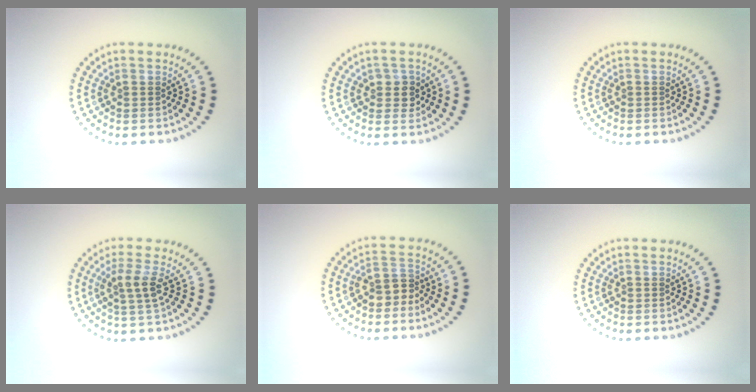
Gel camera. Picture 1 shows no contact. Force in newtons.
{"total": 1.9, "press": 1.8, "slide": 0.6}
{"total": 0.0}
{"total": 2.5, "press": 2.1, "slide": 1.4}
{"total": 2.1, "press": 1.8, "slide": 1.0}
{"total": 0.0}